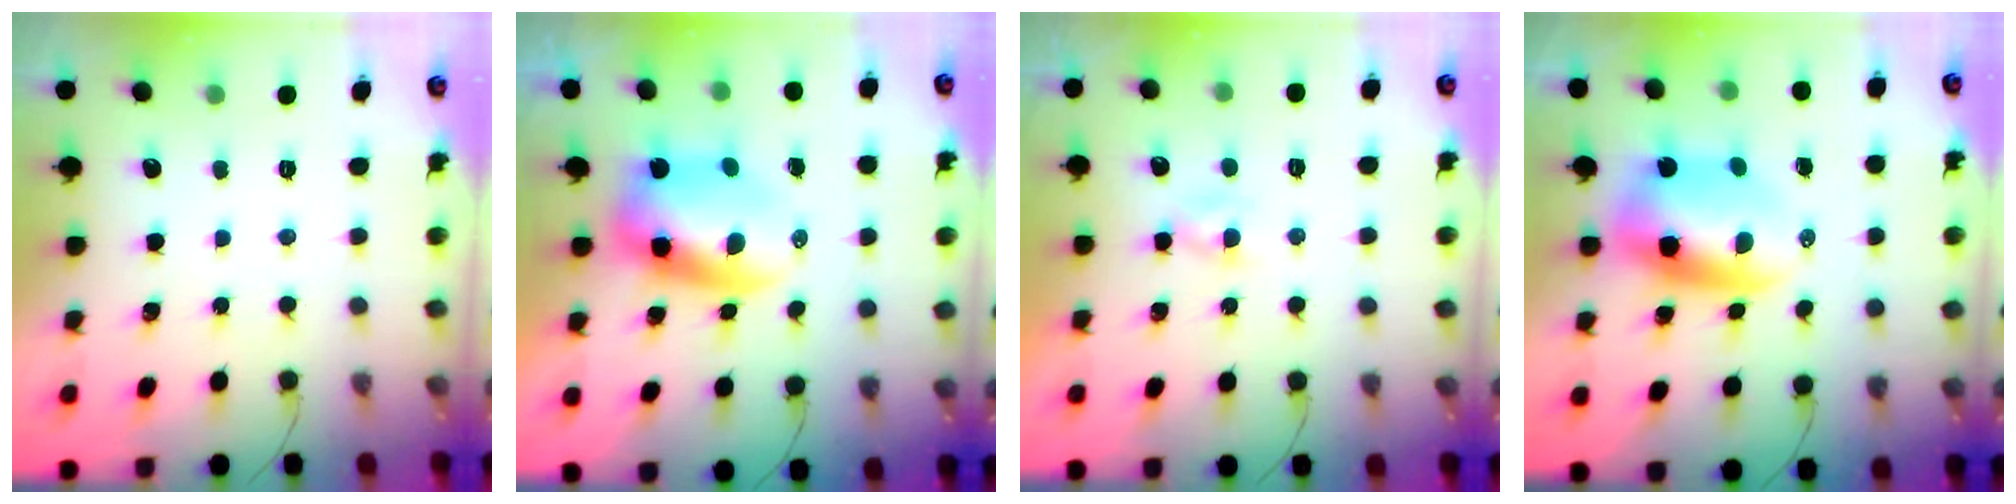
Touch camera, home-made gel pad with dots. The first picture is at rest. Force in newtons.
{"total": 9.4, "press": 9.1, "slide": 2.5}
{"total": 2.2, "press": 2.2, "slide": 0.5}
{"total": 9.8, "press": 9.5, "slide": 2.4}